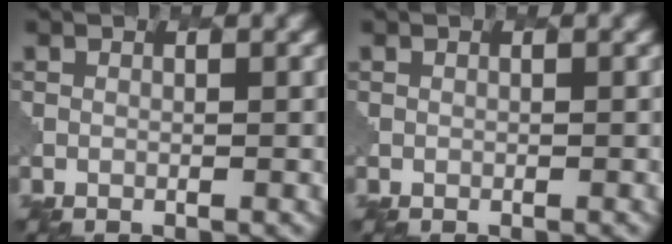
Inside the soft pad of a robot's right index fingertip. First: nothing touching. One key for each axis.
{"total": 0.0}